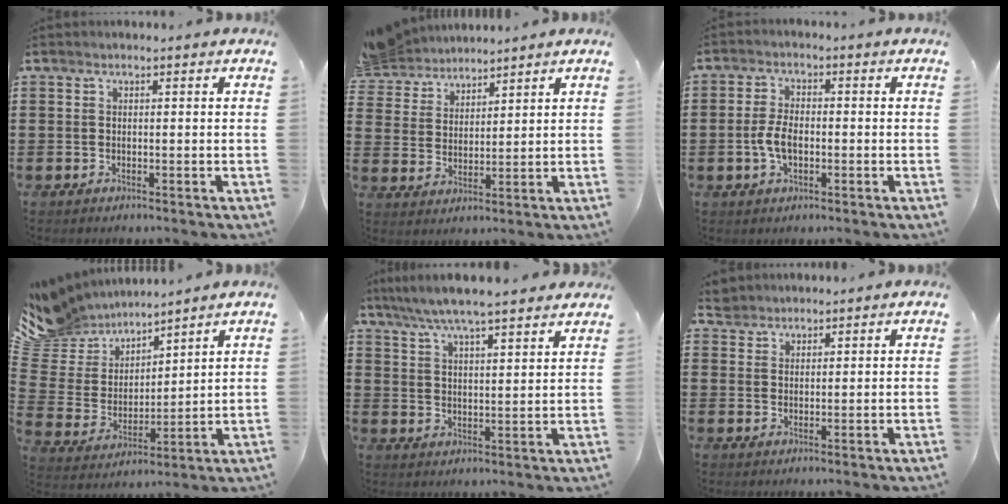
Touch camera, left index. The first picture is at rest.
{"total": 6.0, "force": [5.7, 1.8, 0.2], "torque": [-0.034, -0.021, 0.108]}
{"total": 4.5, "force": [-0.8, 2.2, 3.8], "torque": [-0.096, -0.005, -0.022]}
{"total": 8.6, "force": [7.6, 4.0, -0.2], "torque": [-0.055, -0.057, 0.144]}
{"total": 6.0, "force": [5.4, 0.1, 2.5], "torque": [-0.069, -0.022, 0.095]}
{"total": 2.5, "force": [2.3, 0.9, -0.2], "torque": [-0.005, 0.003, 0.046]}